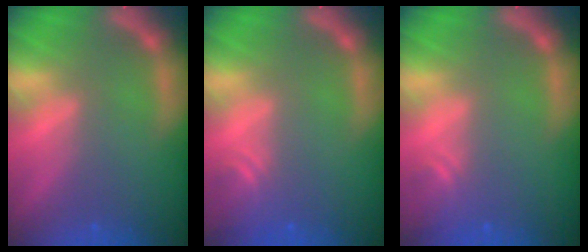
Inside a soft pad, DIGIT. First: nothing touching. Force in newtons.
{"total": 2.4}
{"total": 1.9}